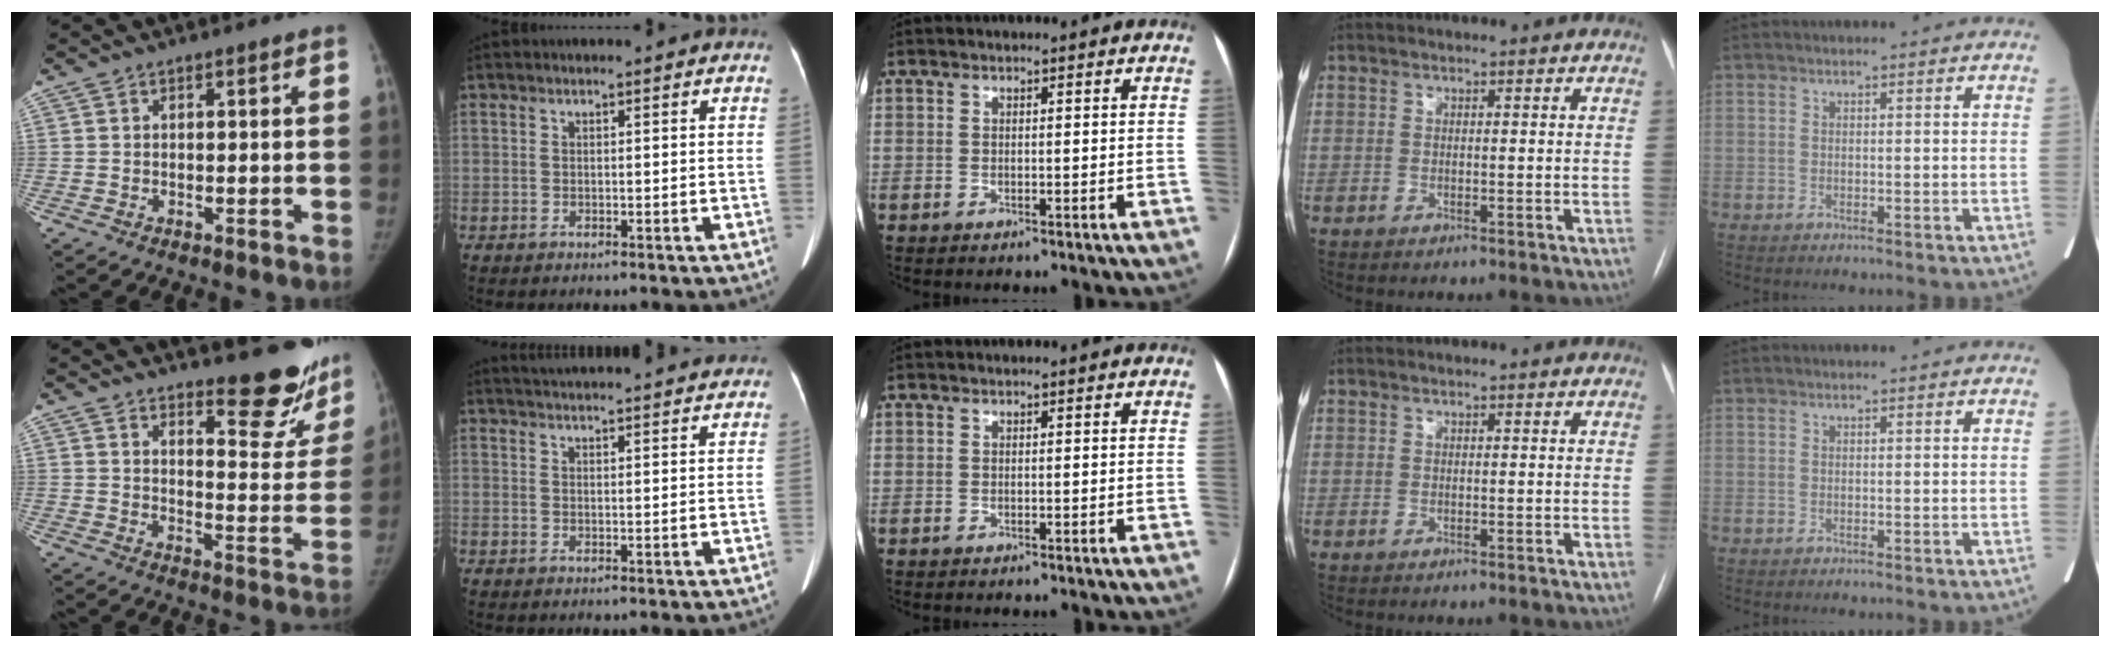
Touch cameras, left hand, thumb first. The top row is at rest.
{"thumb": {"total": 13.6, "force": [11.6, 3.9, 6.0], "torque": [-0.030, -0.110, 0.144]}, "index": {"total": 14.1, "force": [13.3, 0.7, 4.6], "torque": [-0.072, 0.019, 0.170]}}